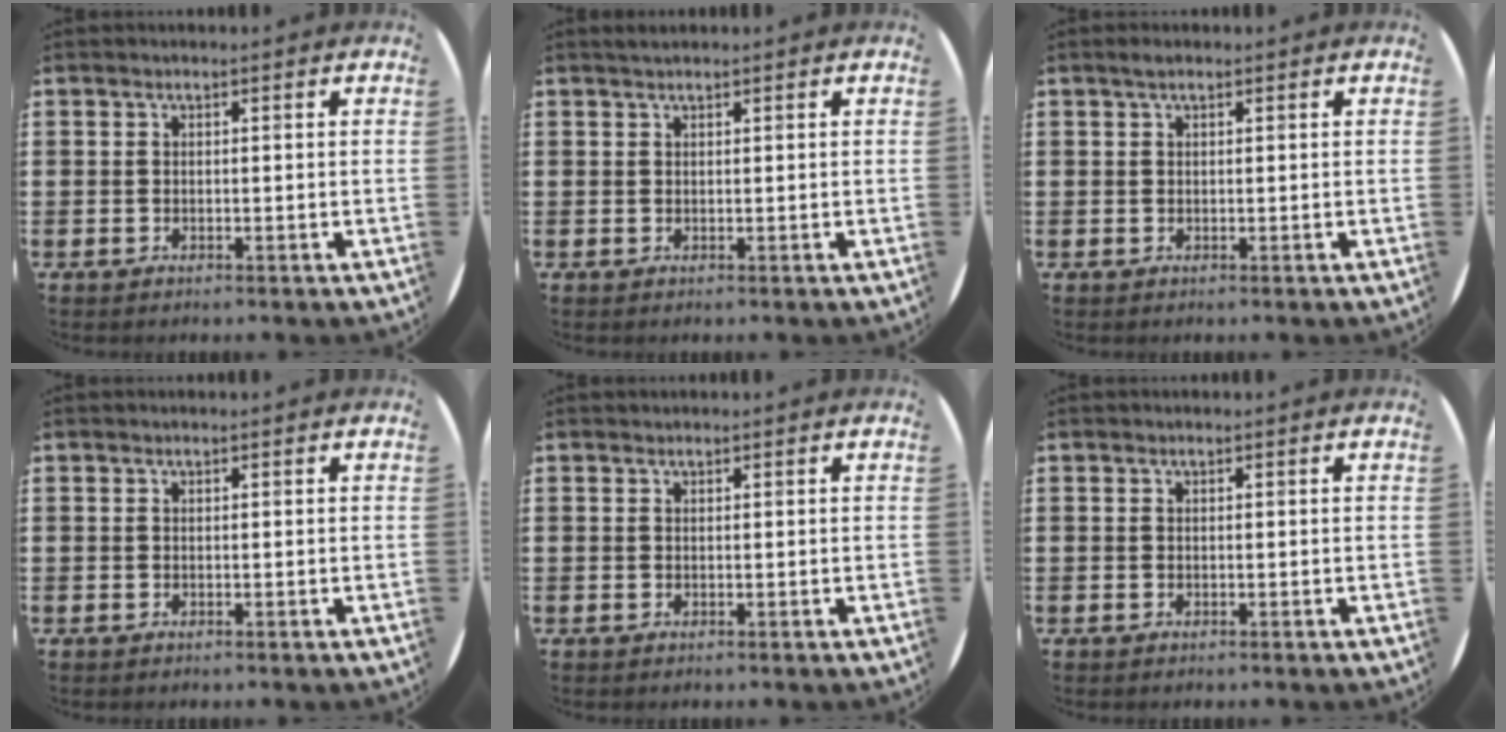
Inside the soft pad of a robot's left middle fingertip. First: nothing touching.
{"total": 0.7, "force": [0.6, 0.0, 0.1], "torque": [-0.001, 0.001, 0.012]}
{"total": 0.8, "force": [0.5, 0.5, 0.5], "torque": [-0.003, 0.002, 0.007]}
{"total": 0.0}
{"total": 0.0}
{"total": 0.0}